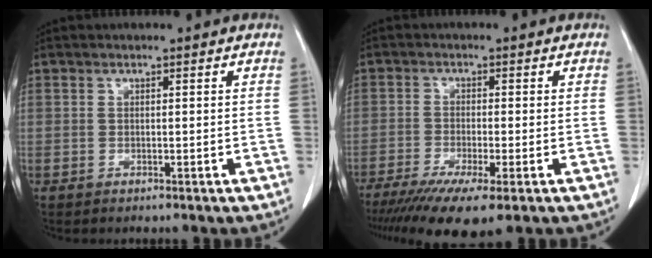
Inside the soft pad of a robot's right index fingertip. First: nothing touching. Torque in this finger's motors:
{"motor_torque": [0.90, -0.97, 0.95, 0.21]}